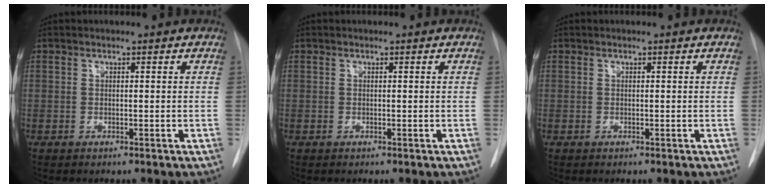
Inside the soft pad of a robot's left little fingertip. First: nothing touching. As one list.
[{"total": 0.0}, {"total": 0.0}]